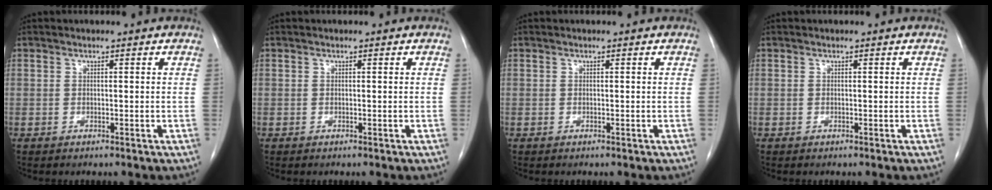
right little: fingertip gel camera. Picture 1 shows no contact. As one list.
[{"total": 0.0}, {"total": 0.0}, {"total": 0.0}]